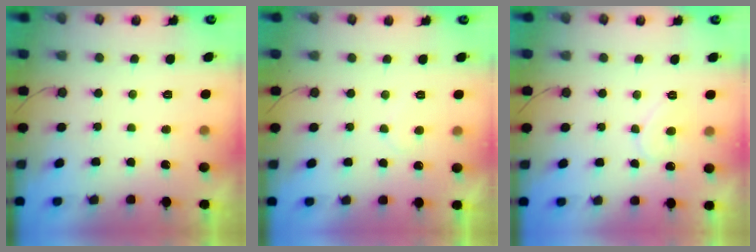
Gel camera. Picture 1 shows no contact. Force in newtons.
{"total": 5.7, "press": 5.7, "slide": 0.4}
{"total": 6.7, "press": 6.7, "slide": 0.5}